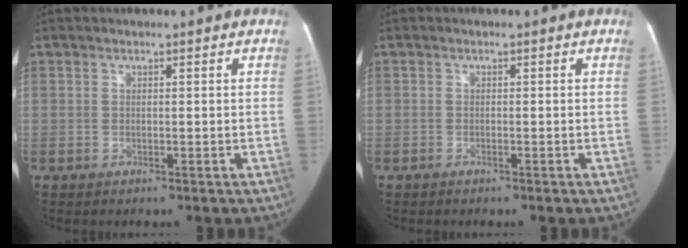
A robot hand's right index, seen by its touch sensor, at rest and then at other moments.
{"total": 0.6, "force": [-0.5, 0.3, 0.2], "torque": [-0.005, 0.001, -0.008]}